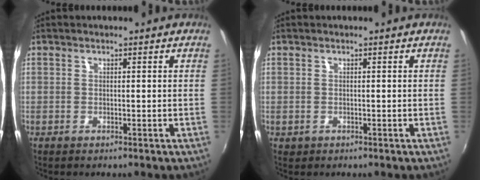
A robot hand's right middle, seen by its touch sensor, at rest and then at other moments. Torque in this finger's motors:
{"motor_torque": [-0.26, -0.09, -0.03, -0.01]}